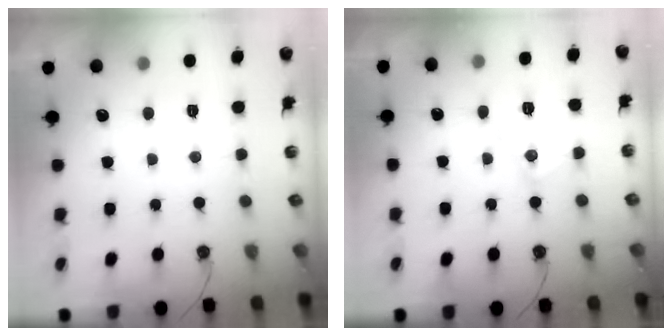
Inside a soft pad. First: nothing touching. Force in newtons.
{"total": 10.6, "press": 10.6, "slide": 0.6}